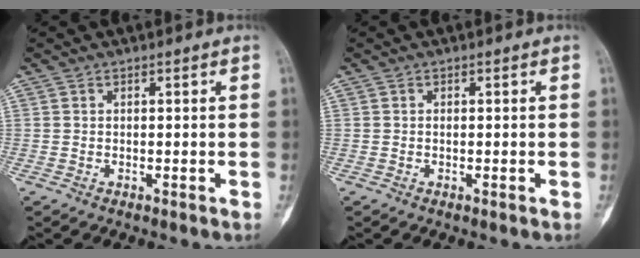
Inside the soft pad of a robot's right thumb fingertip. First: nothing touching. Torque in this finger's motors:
{"motor_torque": [-0.32, 0.06, -0.37, 0.25, -0.24]}